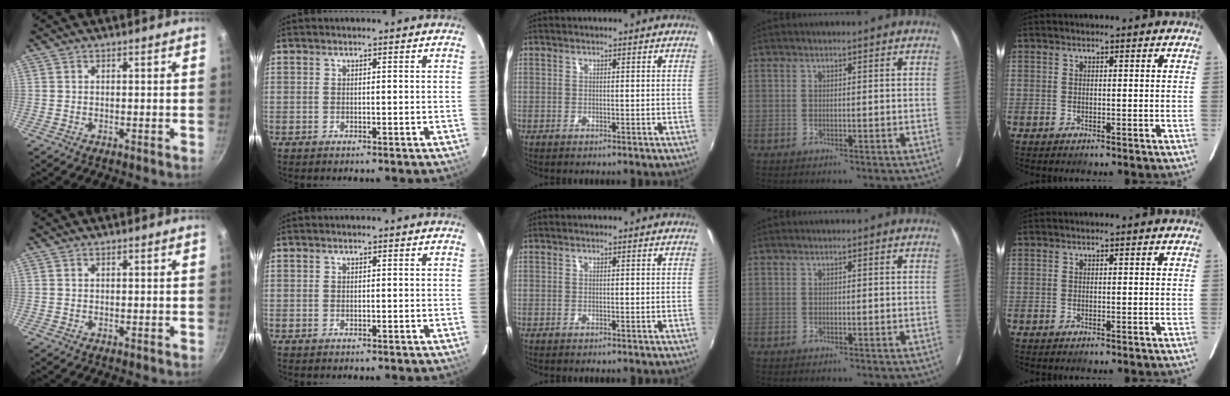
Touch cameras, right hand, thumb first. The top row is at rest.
{}